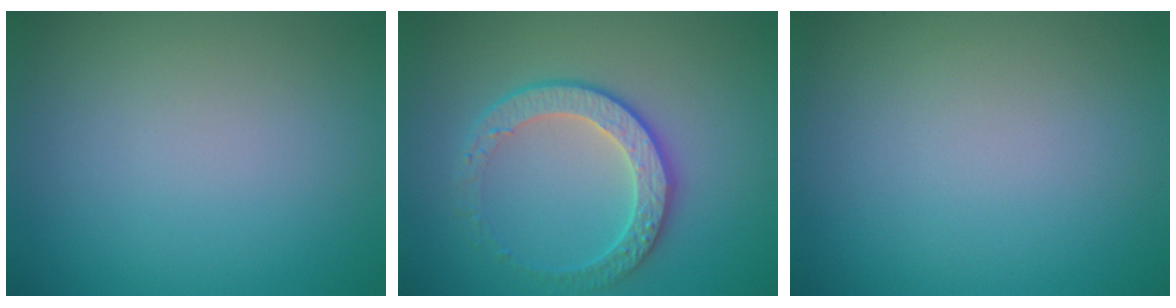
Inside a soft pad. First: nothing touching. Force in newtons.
{"total": 3.9, "press": 3.4, "slide": 1.7}
{"total": 0.0}